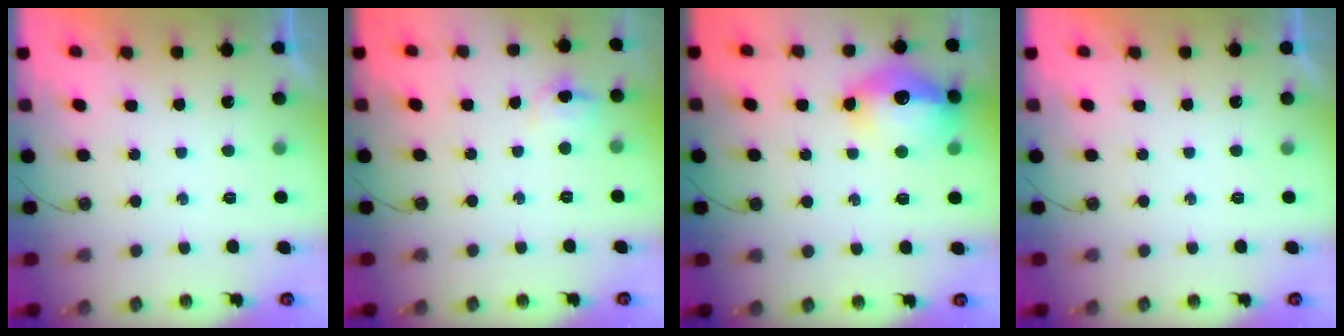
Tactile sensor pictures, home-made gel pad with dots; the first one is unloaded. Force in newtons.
{"total": 4.8, "press": 4.6, "slide": 1.2}
{"total": 15.2, "press": 15.1, "slide": 1.6}
{"total": 0.0}